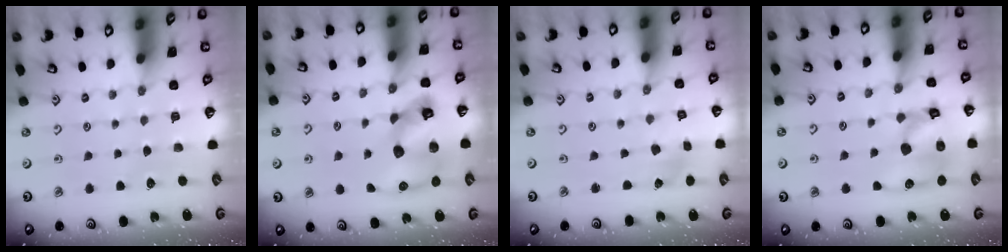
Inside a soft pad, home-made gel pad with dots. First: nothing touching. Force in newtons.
{"total": 15.7, "press": 15.5, "slide": 2.4}
{"total": 1.2, "press": 1.2, "slide": 0.2}
{"total": 14.3, "press": 14.2, "slide": 1.9}